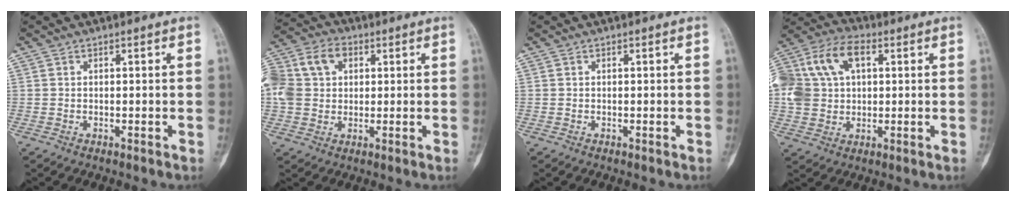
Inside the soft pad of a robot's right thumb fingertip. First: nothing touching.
{"total": 17.2, "force": [4.3, 13.0, 10.4], "torque": [-0.237, 0.043, 0.079]}
{"total": 0.0}
{"total": 18.1, "force": [4.5, 12.4, 12.4], "torque": [-0.253, 0.027, 0.079]}